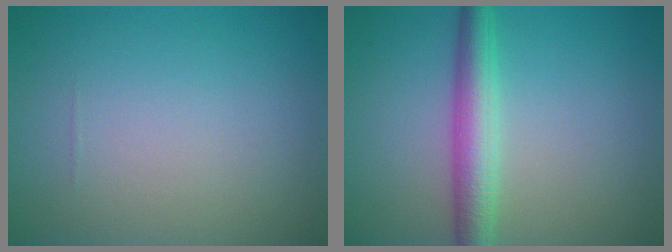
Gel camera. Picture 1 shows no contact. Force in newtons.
{"total": 4.3, "press": 4.3, "slide": 0.1}